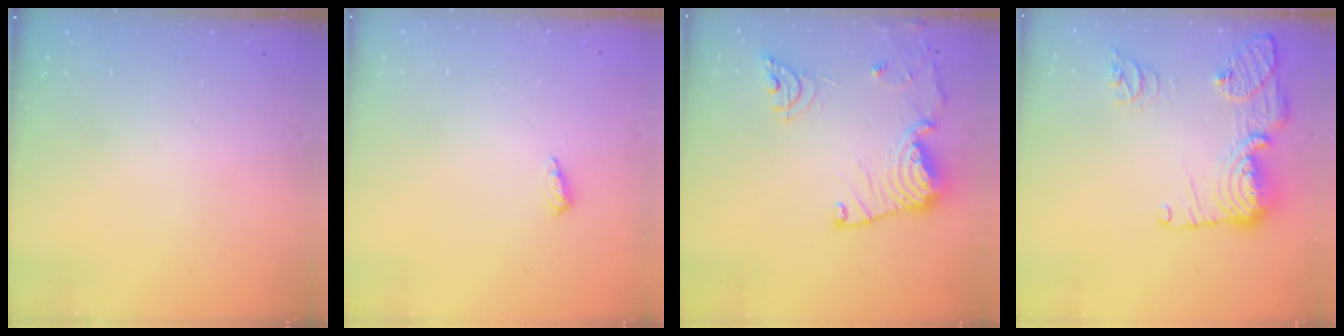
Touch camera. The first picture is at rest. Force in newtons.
{"total": 3.4, "press": 3.3, "slide": 0.5}
{"total": 15.7, "press": 15.6, "slide": 1.7}
{"total": 16.2, "press": 16.2, "slide": 1.7}